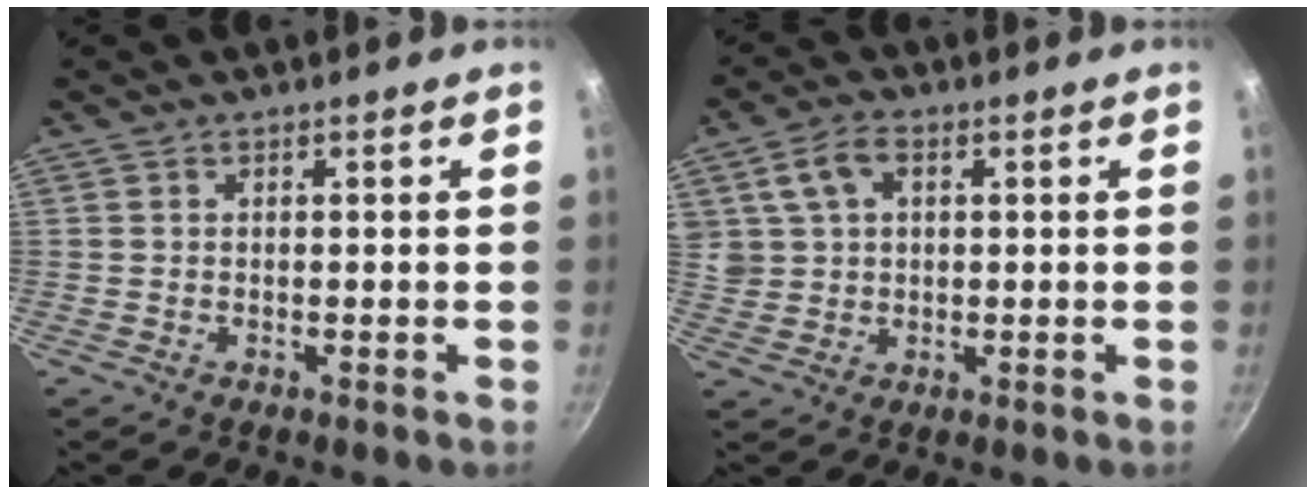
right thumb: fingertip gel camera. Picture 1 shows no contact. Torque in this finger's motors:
{"motor_torque": [0.21, 0.50, 0.79, 0.73, 0.36]}